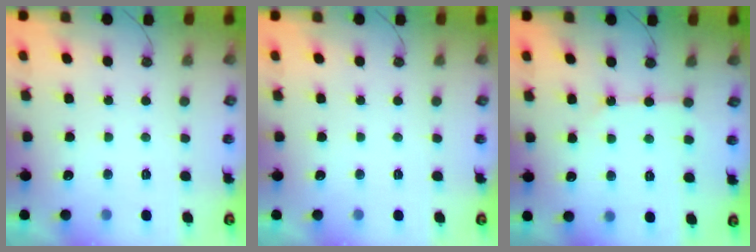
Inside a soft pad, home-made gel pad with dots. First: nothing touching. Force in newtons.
{"total": 0.0}
{"total": 2.8, "press": 2.7, "slide": 0.4}